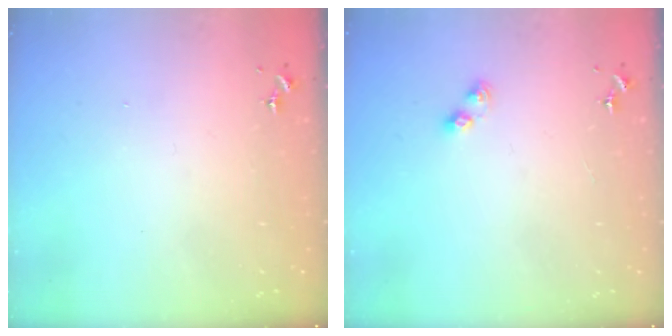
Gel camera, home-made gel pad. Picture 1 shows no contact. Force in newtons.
{"total": 4.0, "press": 4.0, "slide": 0.4}